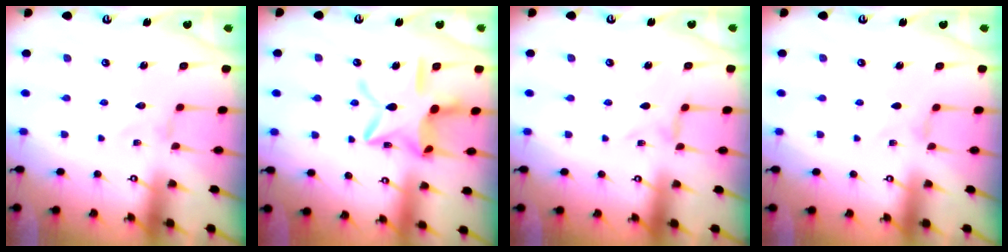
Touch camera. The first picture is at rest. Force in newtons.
{"total": 16.4, "press": 16.4, "slide": 1.3}
{"total": 0.0}
{"total": 0.0}